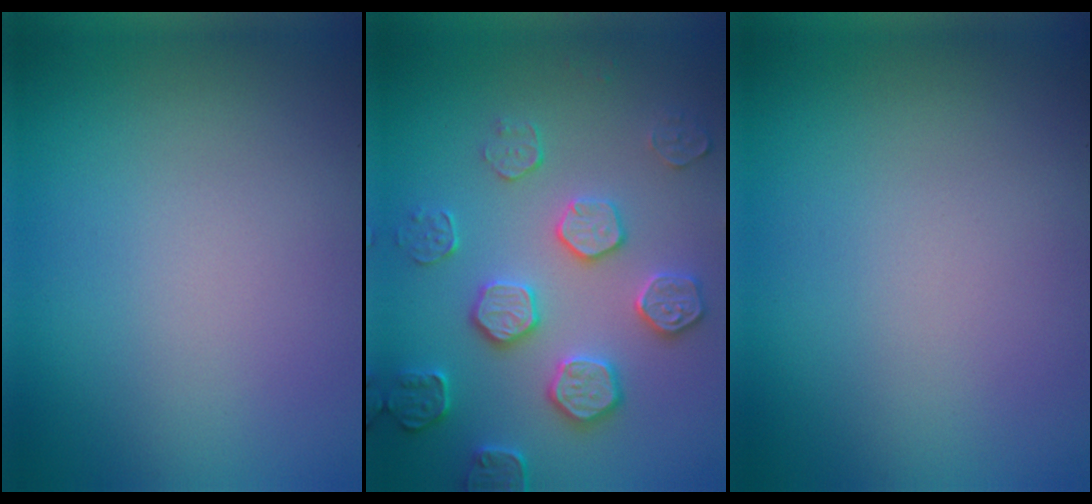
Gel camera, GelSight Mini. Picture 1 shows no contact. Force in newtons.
{"total": 3.9, "press": 3.6, "slide": 1.7}
{"total": 0.0}